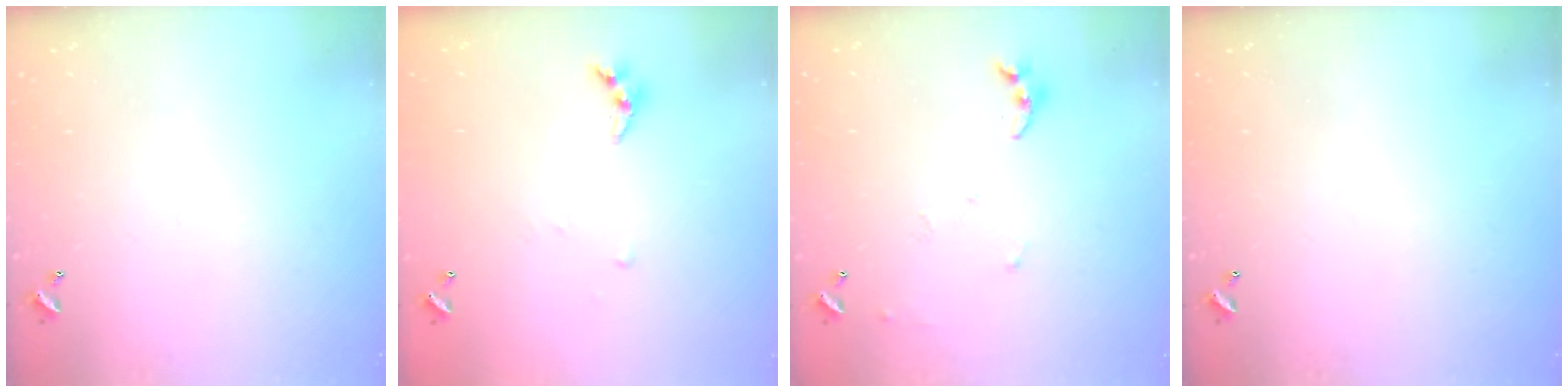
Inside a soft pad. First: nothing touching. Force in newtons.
{"total": 4.6, "press": 4.5, "slide": 0.5}
{"total": 7.5, "press": 7.5, "slide": 0.6}
{"total": 0.0}